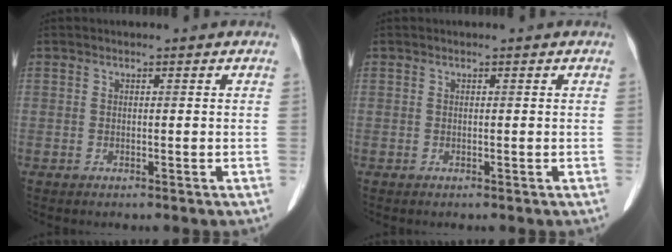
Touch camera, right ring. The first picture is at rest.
{"total": 0.0}